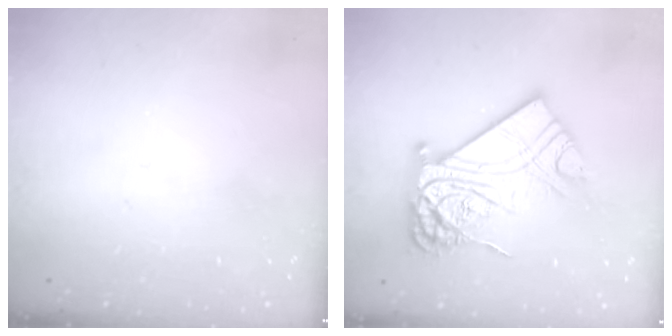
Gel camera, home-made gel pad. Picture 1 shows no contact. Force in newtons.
{"total": 20.2, "press": 20.1, "slide": 1.9}